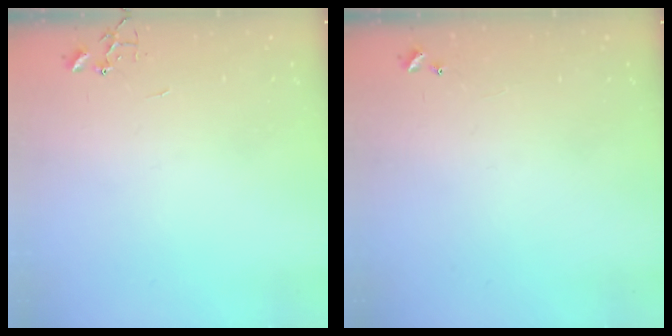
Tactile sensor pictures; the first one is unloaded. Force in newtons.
{"total": 5.0, "press": 5.0, "slide": 0.6}